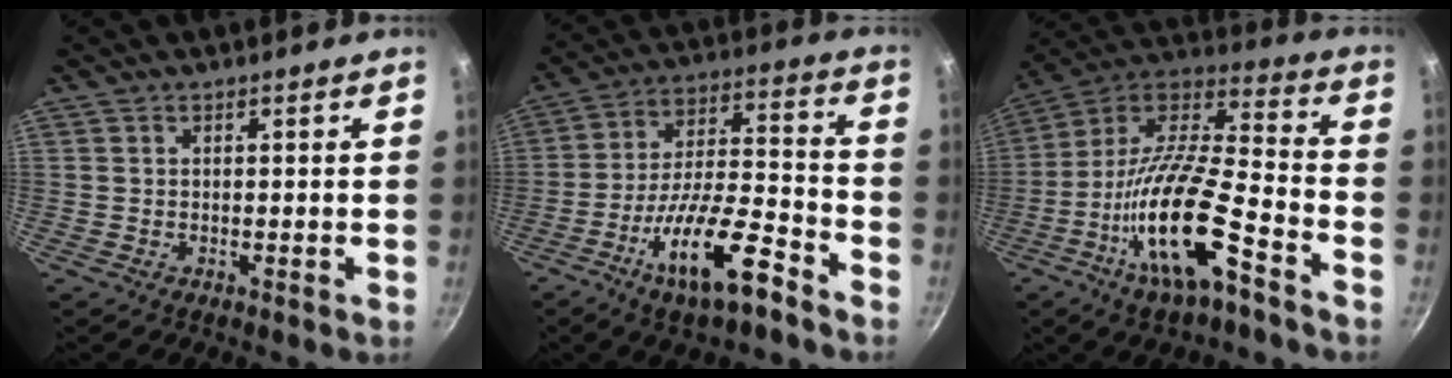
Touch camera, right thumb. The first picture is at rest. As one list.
[{"total": 16.4, "force": [-9.3, 5.0, 12.6], "torque": [-0.206, 0.056, -0.165]}, {"total": 21.4, "force": [-9.7, 6.7, 17.9], "torque": [-0.321, 0.044, -0.192]}]